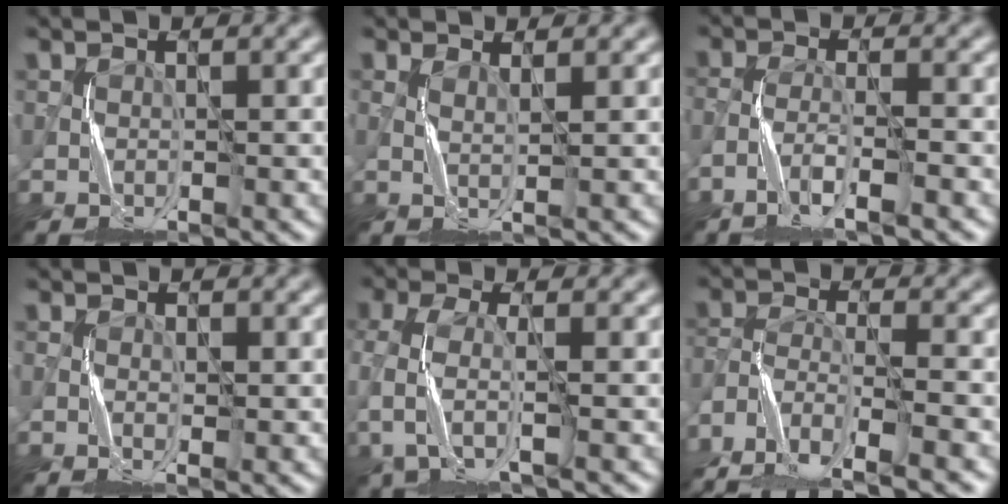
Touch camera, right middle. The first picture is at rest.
{"total": 0.7, "force": [0.1, -0.1, 0.6], "torque": [-0.015, -0.002, -0.001]}
{"total": 3.3, "force": [-2.7, 0.0, 1.9], "torque": [-0.037, 0.006, -0.062]}
{"total": 0.9, "force": [-0.3, 0.2, 0.8], "torque": [-0.011, 0.000, -0.008]}
{"total": 3.6, "force": [-1.4, 1.1, 3.1], "torque": [-0.087, -0.006, -0.033]}
{"total": 8.9, "force": [-7.4, 1.7, 4.5], "torque": [-0.078, -0.011, -0.136]}